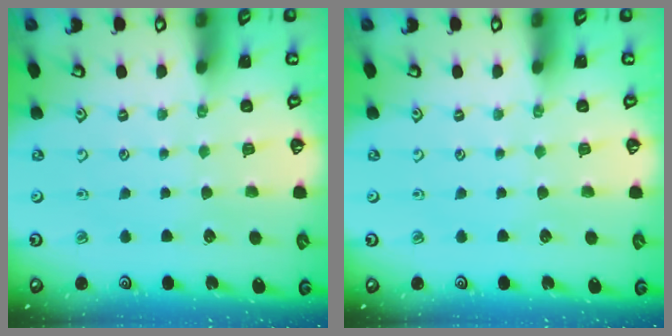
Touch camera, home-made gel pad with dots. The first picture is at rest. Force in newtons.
{"total": 0.0}